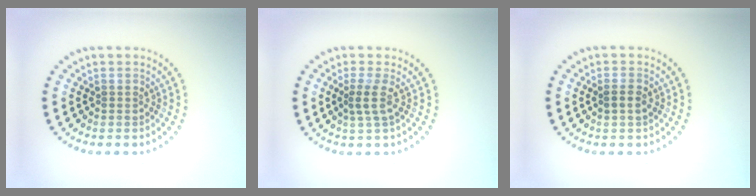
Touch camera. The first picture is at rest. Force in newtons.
{"total": 1.8, "press": 1.1, "slide": 1.4}
{"total": 1.3, "press": 1.2, "slide": 0.5}